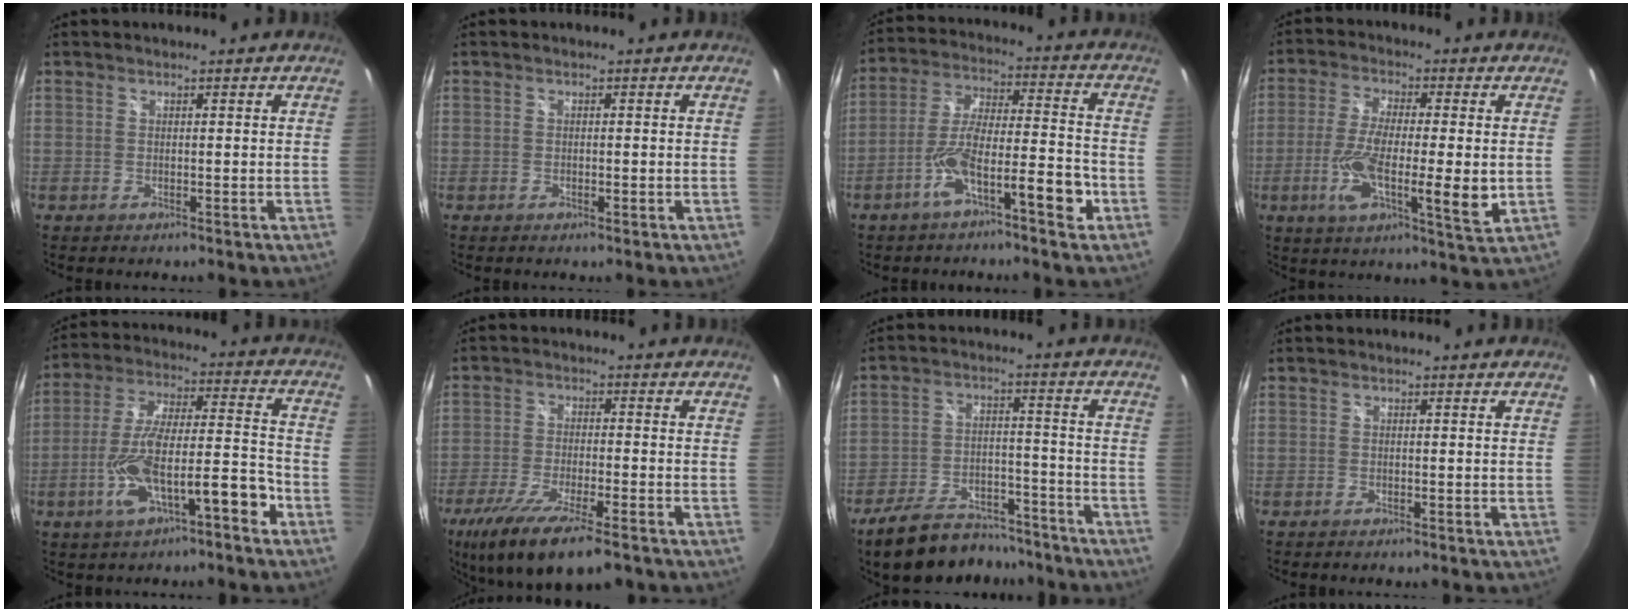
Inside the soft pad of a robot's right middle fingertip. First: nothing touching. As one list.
[{"total": 0.8, "force": [-0.4, 0.3, 0.6], "torque": [-0.008, 0.001, -0.007]}, {"total": 11.0, "force": [-5.8, 2.1, 9.1], "torque": [-0.174, 0.009, -0.097]}, {"total": 11.9, "force": [-1.9, 2.7, 11.4], "torque": [-0.219, -0.016, -0.042]}, {"total": 14.8, "force": [-7.5, 3.9, 12.1], "torque": [-0.224, 0.009, -0.122]}, {"total": 15.2, "force": [-10.4, 3.5, 10.5], "torque": [-0.213, -0.050, -0.181]}, {"total": 17.7, "force": [-14.7, 6.8, 7.1], "torque": [-0.147, 0.006, -0.206]}, {"total": 0.6, "force": [-0.5, 0.2, 0.2], "torque": [-0.005, 0.001, -0.010]}]